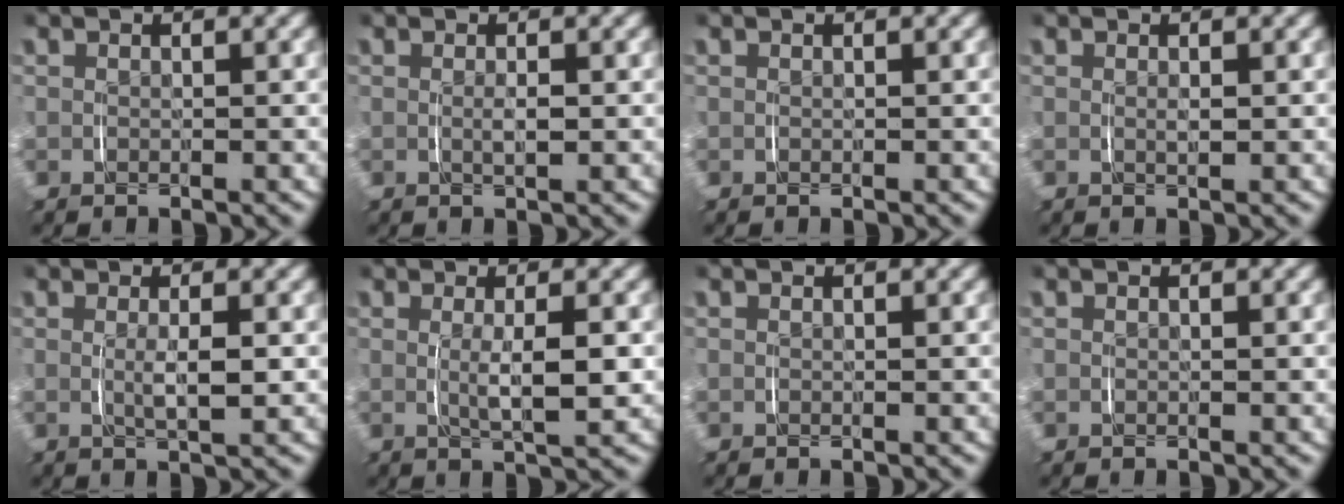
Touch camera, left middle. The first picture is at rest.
{"total": 1.0, "force": [0.1, 0.1, 1.0], "torque": [-0.021, -0.004, 0.002]}
{"total": 0.0}
{"total": 0.6, "force": [0.2, 0.0, 0.6], "torque": [-0.014, -0.004, 0.006]}
{"total": 2.1, "force": [0.1, 0.2, 2.1], "torque": [-0.041, -0.005, 0.005]}
{"total": 3.0, "force": [0.2, 0.4, 3.0], "torque": [-0.055, -0.007, 0.007]}
{"total": 0.0}
{"total": 0.0}